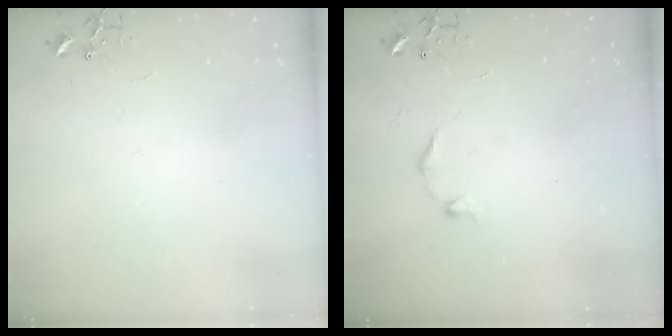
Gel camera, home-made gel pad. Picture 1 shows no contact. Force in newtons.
{"total": 7.1, "press": 7.1, "slide": 0.8}